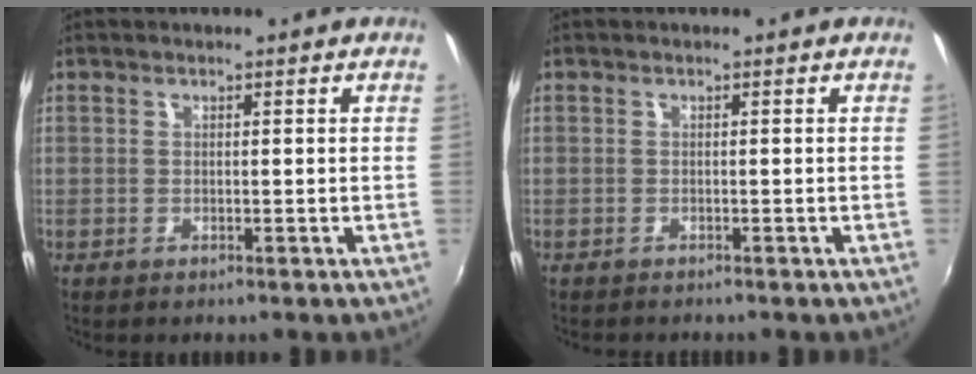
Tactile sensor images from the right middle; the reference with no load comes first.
{"total": 1.0, "force": [-1.0, 0.1, 0.2], "torque": [-0.006, -0.004, -0.015]}